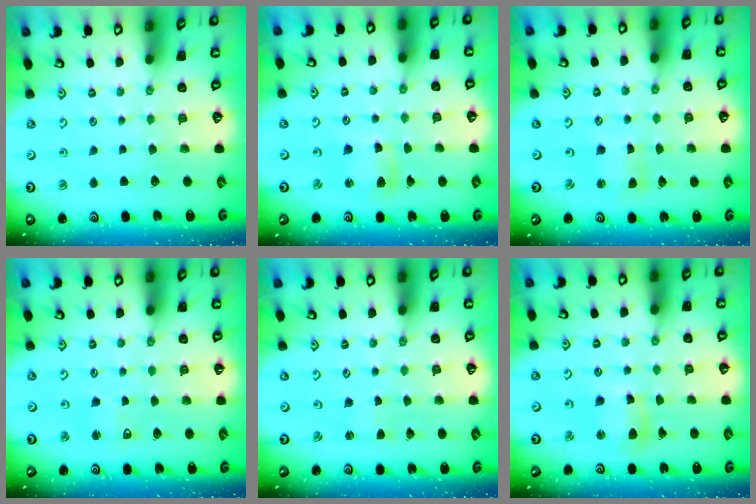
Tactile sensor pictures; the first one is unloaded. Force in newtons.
{"total": 4.6, "press": 4.5, "slide": 0.5}
{"total": 1.7, "press": 1.6, "slide": 0.4}
{"total": 2.8, "press": 2.7, "slide": 0.7}
{"total": 0.9, "press": 0.9, "slide": 0.1}
{"total": 7.2, "press": 7.2, "slide": 1.0}